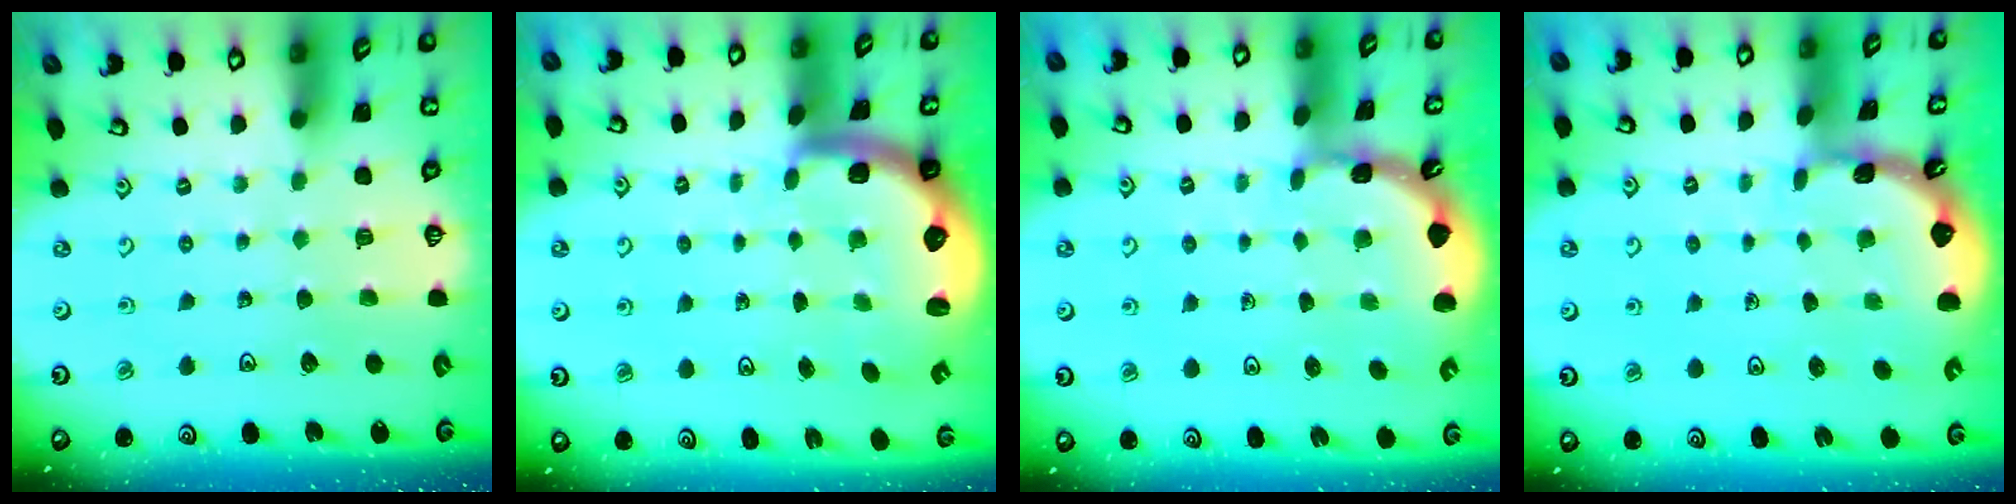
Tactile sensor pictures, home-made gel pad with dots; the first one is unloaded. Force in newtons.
{"total": 2.9, "press": 2.6, "slide": 1.4}
{"total": 1.6, "press": 1.6, "slide": 0.3}
{"total": 1.6, "press": 1.5, "slide": 0.1}